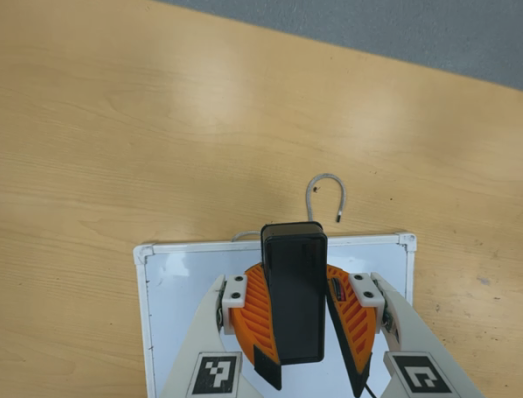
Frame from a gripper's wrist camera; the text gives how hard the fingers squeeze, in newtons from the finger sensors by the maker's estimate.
{"total": 9.4, "left": 9.7, "right": 9.2}